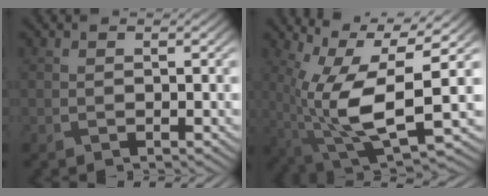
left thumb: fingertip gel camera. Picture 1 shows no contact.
{"total": 13.4, "force": [0.9, 4.7, 12.5], "torque": [-0.256, -0.010, 0.029]}